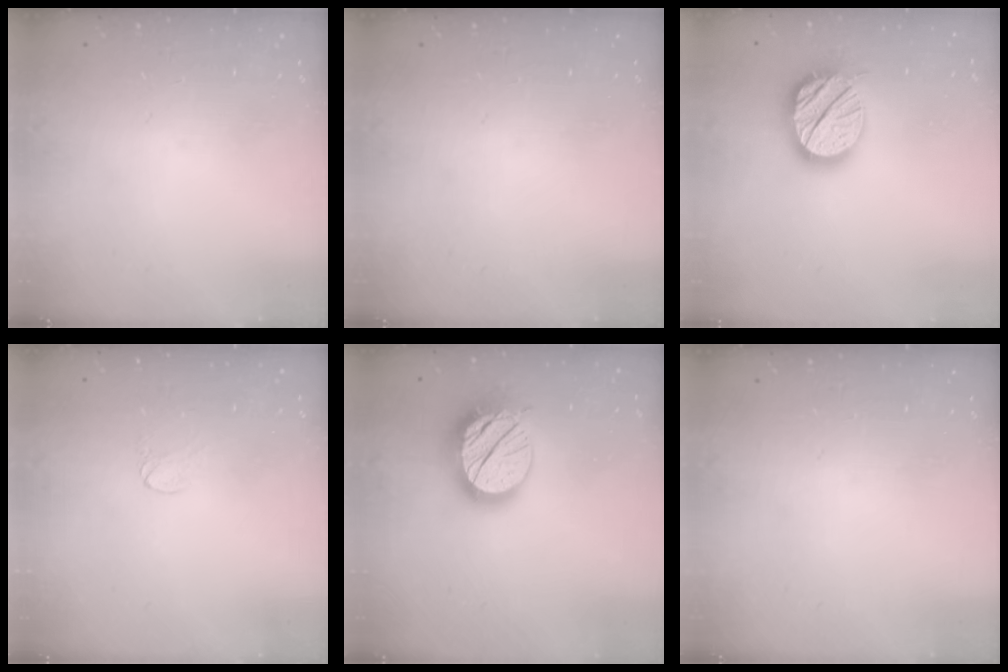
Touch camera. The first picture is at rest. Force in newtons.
{"total": 0.0}
{"total": 16.3, "press": 16.1, "slide": 2.4}
{"total": 2.9, "press": 2.9, "slide": 0.3}
{"total": 17.2, "press": 17.1, "slide": 1.5}
{"total": 0.0}